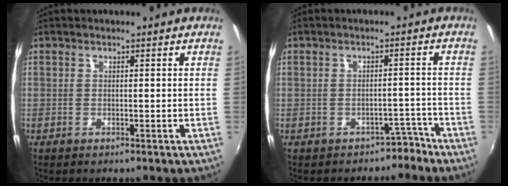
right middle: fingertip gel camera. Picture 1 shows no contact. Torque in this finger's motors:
{"motor_torque": [-1.03, -0.09, -0.30, -0.12]}